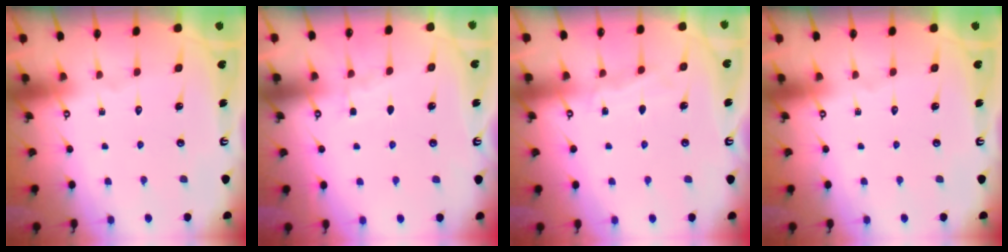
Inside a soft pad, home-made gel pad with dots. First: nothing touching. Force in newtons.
{"total": 3.4, "press": 3.4, "slide": 0.5}
{"total": 4.0, "press": 3.9, "slide": 0.5}
{"total": 0.0}